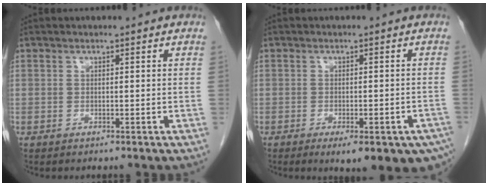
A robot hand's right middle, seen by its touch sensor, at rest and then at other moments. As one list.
[{"total": 12.8, "force": [-8.6, 3.7, 8.8], "torque": [-0.073, -0.010, -0.103]}]